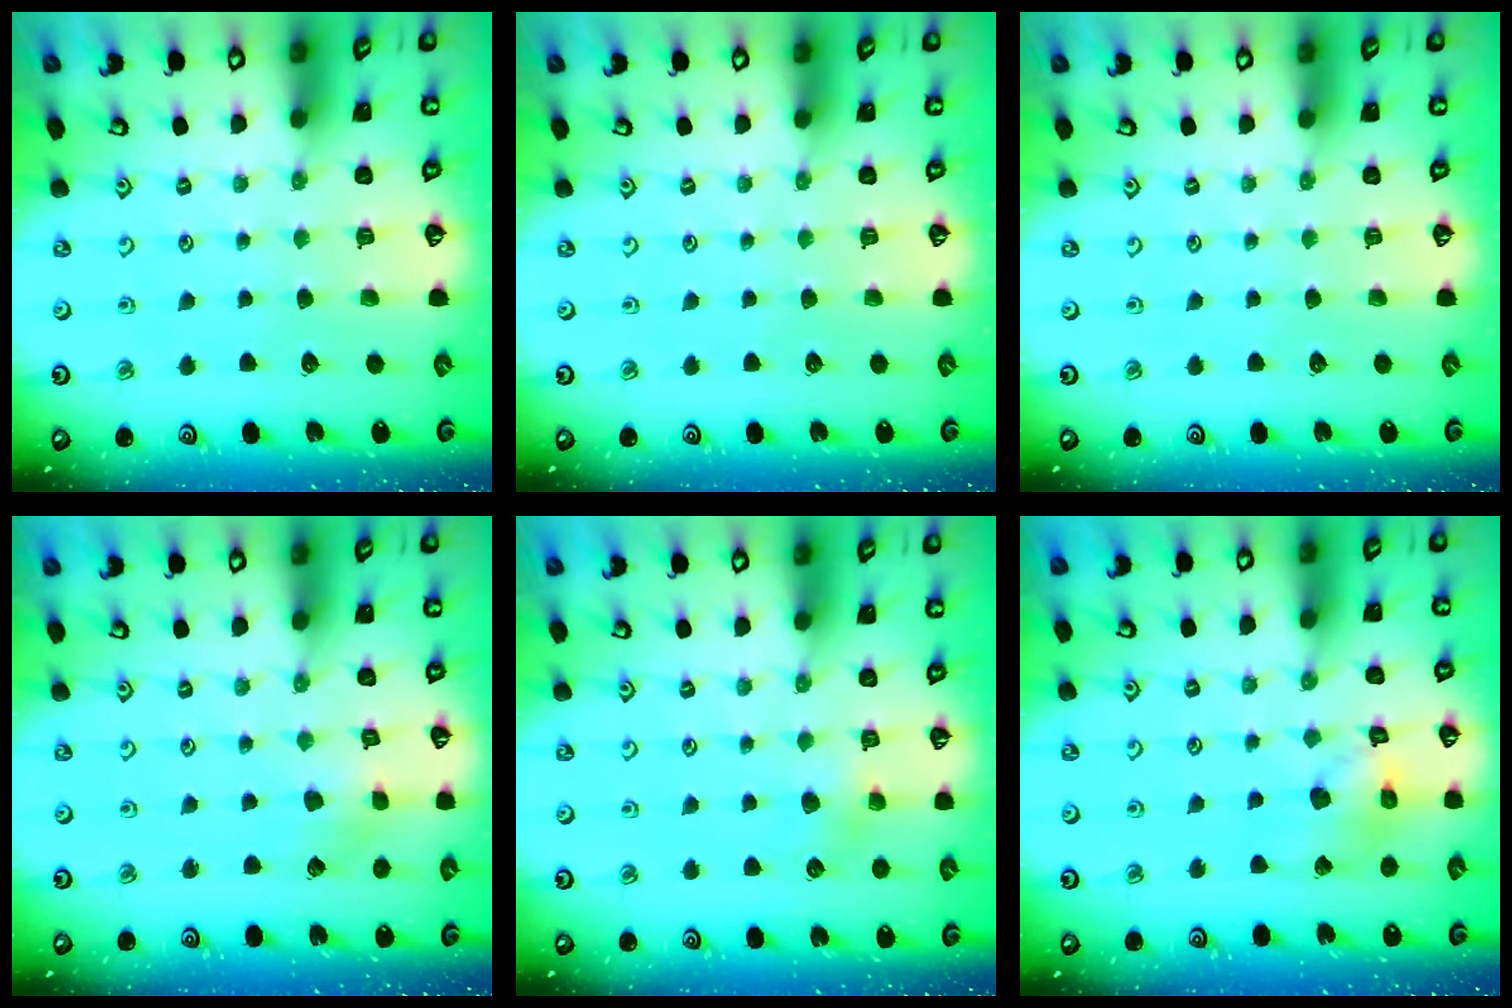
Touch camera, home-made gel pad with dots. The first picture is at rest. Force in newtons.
{"total": 0.0}
{"total": 0.0}
{"total": 3.1, "press": 3.0, "slide": 0.7}
{"total": 4.5, "press": 4.3, "slide": 1.2}
{"total": 12.9, "press": 12.8, "slide": 1.8}